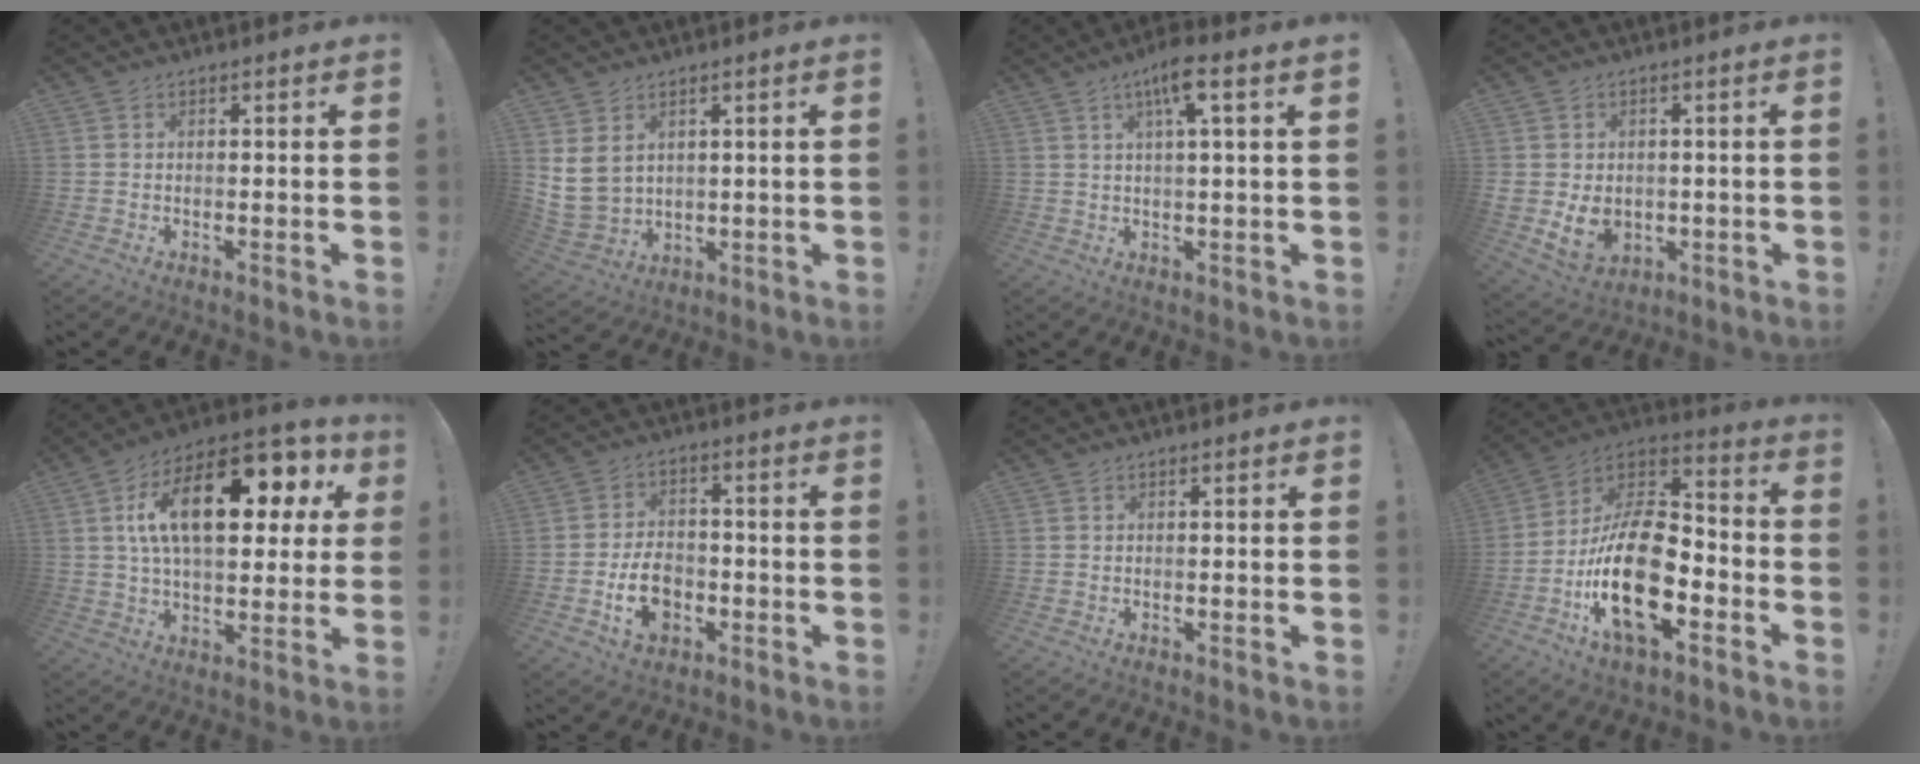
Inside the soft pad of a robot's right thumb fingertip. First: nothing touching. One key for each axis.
{"total": 7.9, "fx": 3.6, "fy": 5.9, "fz": 3.9, "tx": -0.075, "ty": -0.020, "tz": 0.074}
{"total": 7.3, "fx": 3.3, "fy": 0.4, "fz": 6.6, "tx": -0.108, "ty": -0.007, "tz": 0.047}
{"total": 8.0, "fx": 0.2, "fy": 6.7, "fz": 4.3, "tx": -0.087, "ty": -0.012, "tz": 0.006}
{"total": 22.3, "fx": 6.3, "fy": 10.5, "fz": 18.7, "tx": -0.306, "ty": -0.013, "tz": 0.099}
{"total": 10.1, "fx": -3.4, "fy": 7.2, "fz": 6.3, "tx": -0.100, "ty": 0.014, "tz": -0.057}
{"total": 0.0}
{"total": 24.2, "fx": -7.4, "fy": 12.5, "fz": 19.3, "tx": -0.364, "ty": 0.036, "tz": -0.120}